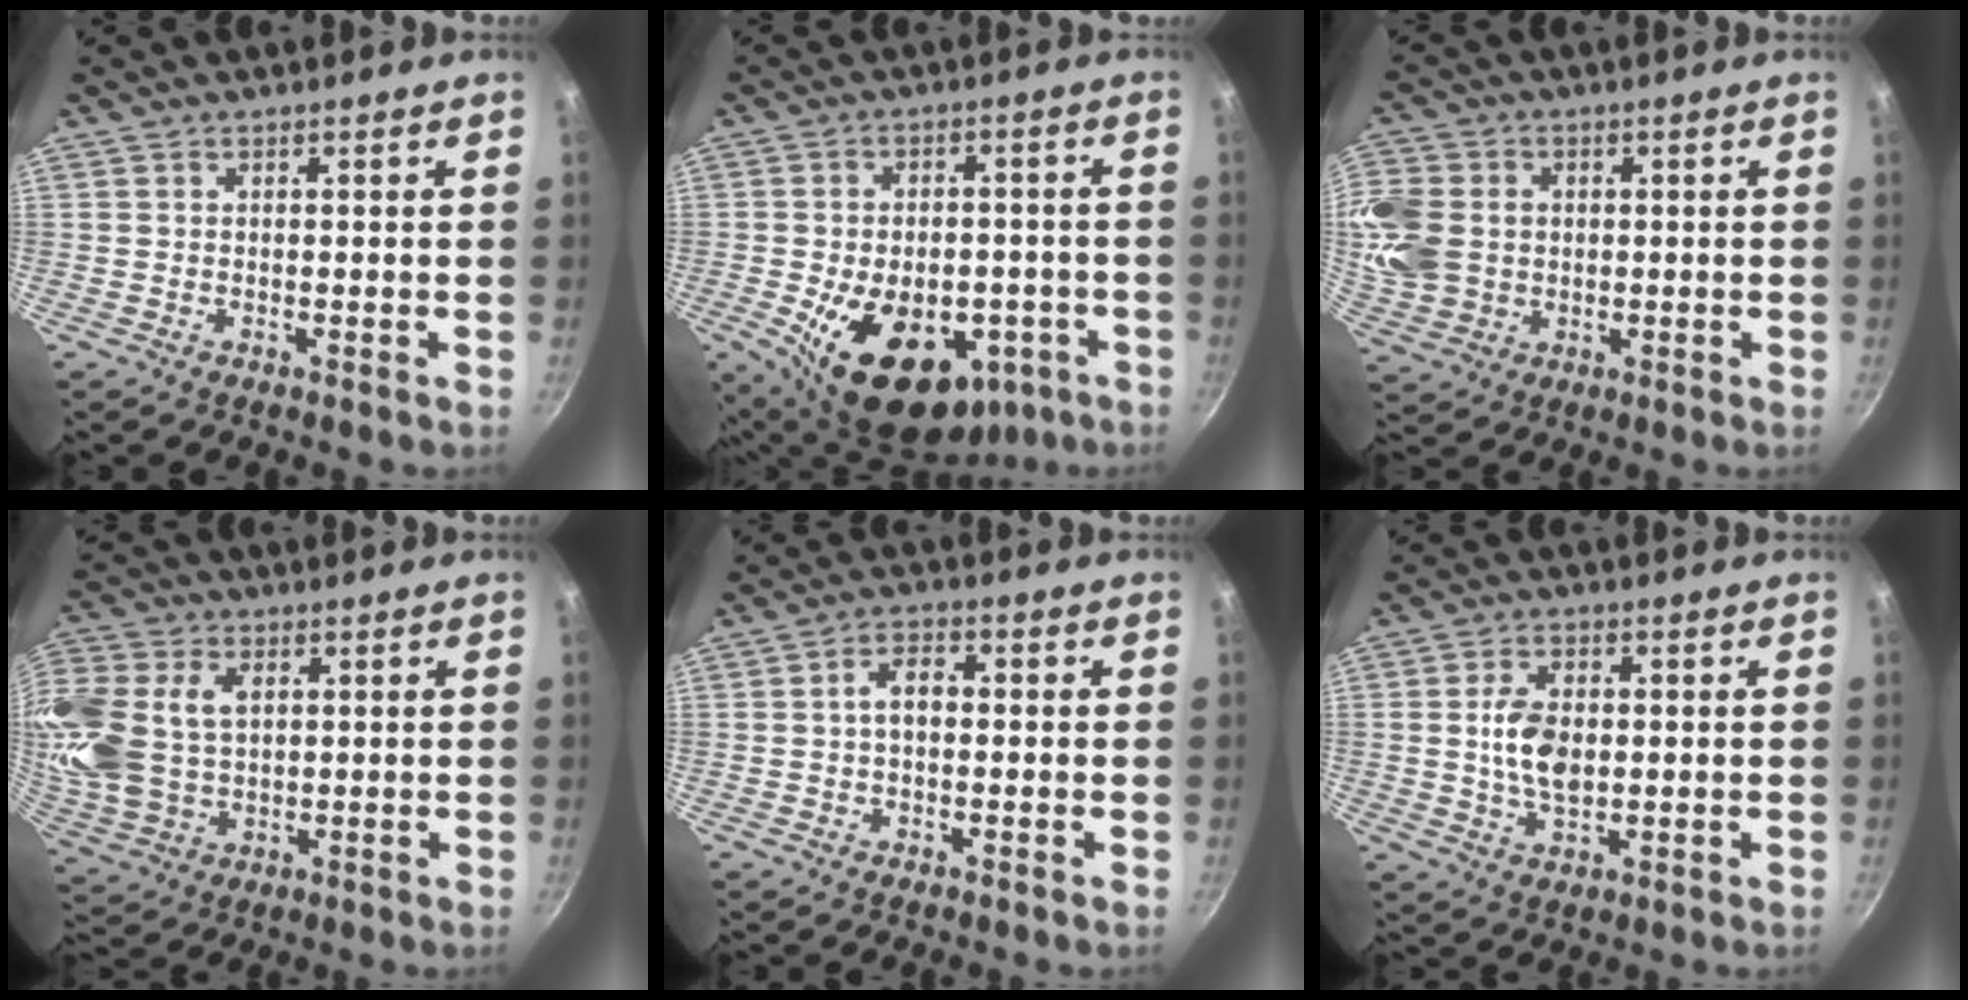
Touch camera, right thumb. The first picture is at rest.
{"total": 20.0, "force": [-7.0, 12.8, 13.6], "torque": [-0.185, 0.017, -0.084]}
{"total": 14.1, "force": [1.0, 11.9, 7.5], "torque": [-0.162, 0.001, 0.019]}
{"total": 19.1, "force": [3.6, 13.8, 12.7], "torque": [-0.296, 0.013, 0.073]}
{"total": 4.2, "force": [-0.1, 2.6, 3.3], "torque": [-0.048, 0.017, -0.007]}
{"total": 7.6, "force": [0.2, 4.6, 6.1], "torque": [-0.105, -0.002, 0.004]}